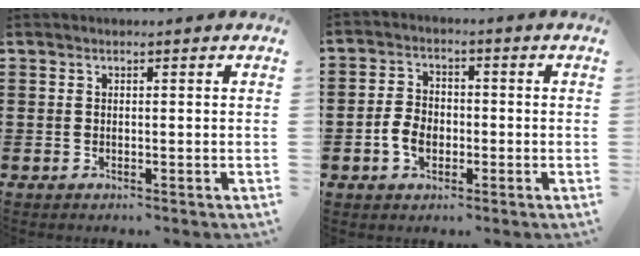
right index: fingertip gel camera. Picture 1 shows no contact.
{"total": 4.5, "force": [-1.5, 3.2, 2.8], "torque": [-0.069, 0.001, -0.031]}